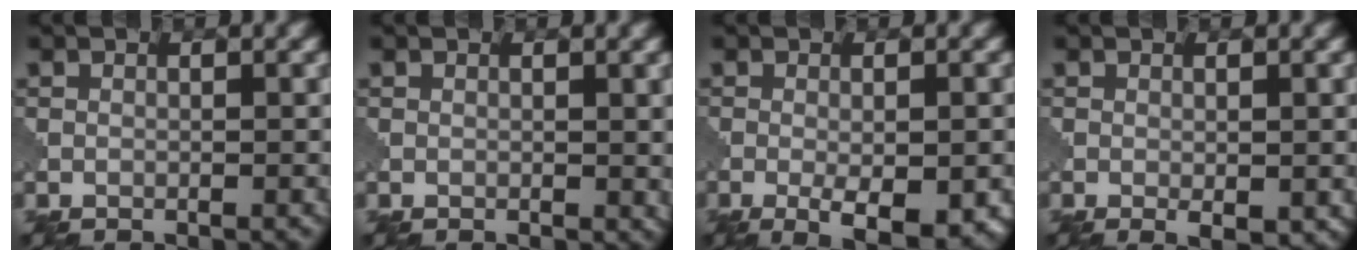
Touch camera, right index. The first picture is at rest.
{"total": 1.0, "force": [0.3, 0.6, 0.7], "torque": [-0.008, 0.000, 0.004]}
{"total": 5.0, "force": [-1.8, 1.6, 4.4], "torque": [-0.068, -0.007, -0.022]}
{"total": 1.7, "force": [-0.4, 0.7, 1.5], "torque": [-0.020, -0.007, -0.002]}